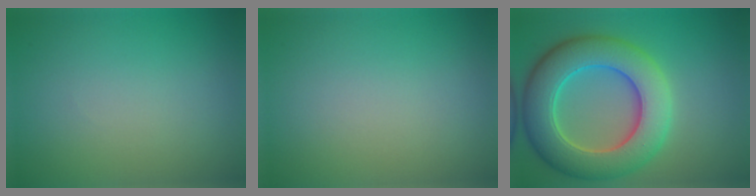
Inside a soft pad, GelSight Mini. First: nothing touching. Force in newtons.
{"total": 0.0}
{"total": 9.6, "press": 9.6, "slide": 0.5}